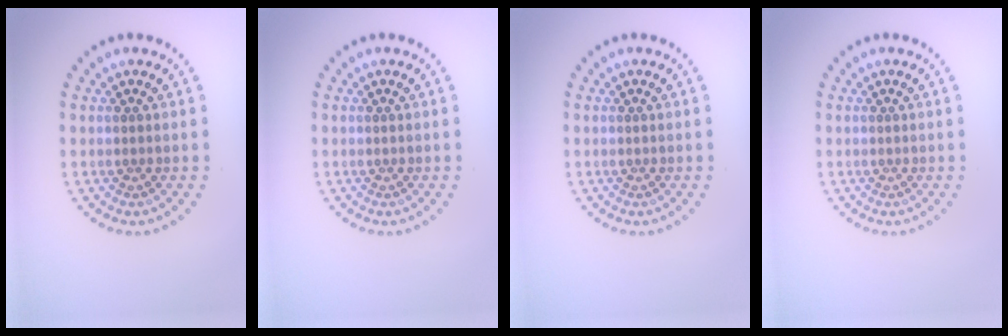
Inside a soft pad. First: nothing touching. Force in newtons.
{"total": 0.0}
{"total": 0.0}
{"total": 0.0}